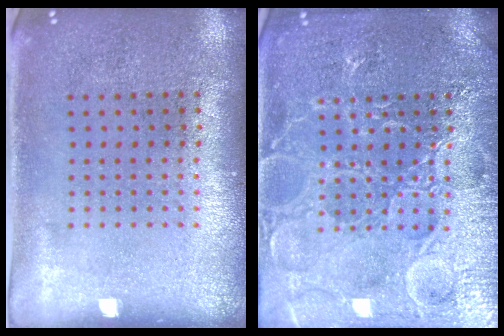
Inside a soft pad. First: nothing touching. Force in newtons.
{"total": 6.8, "press": 6.7, "slide": 1.0}